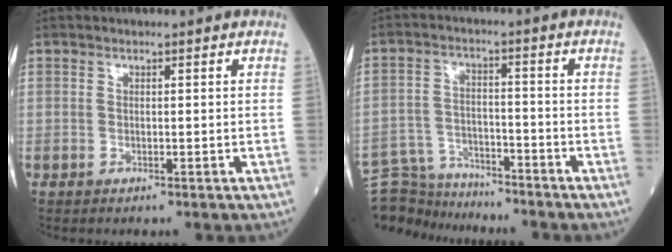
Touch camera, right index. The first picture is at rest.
{"total": 11.3, "force": [-10.8, 2.9, 1.5], "torque": [-0.039, 0.024, -0.185]}